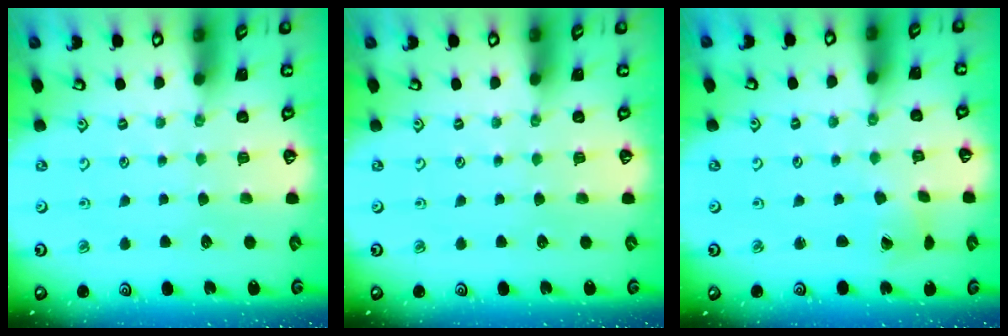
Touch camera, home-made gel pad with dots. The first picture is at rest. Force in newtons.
{"total": 0.0}
{"total": 1.5, "press": 1.5, "slide": 0.2}